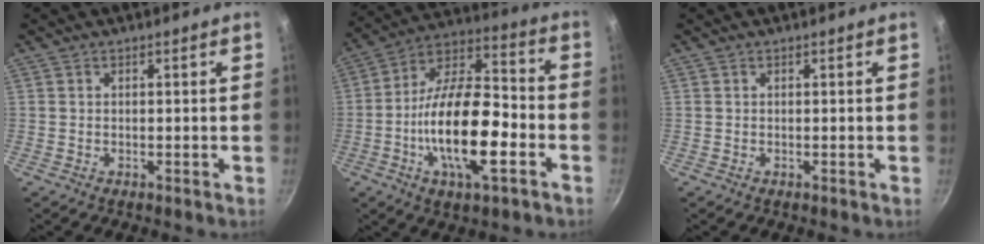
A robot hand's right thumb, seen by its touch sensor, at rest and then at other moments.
{"total": 19.8, "force": [-5.7, 8.3, 17.1], "torque": [-0.290, 0.039, -0.110]}
{"total": 0.0}